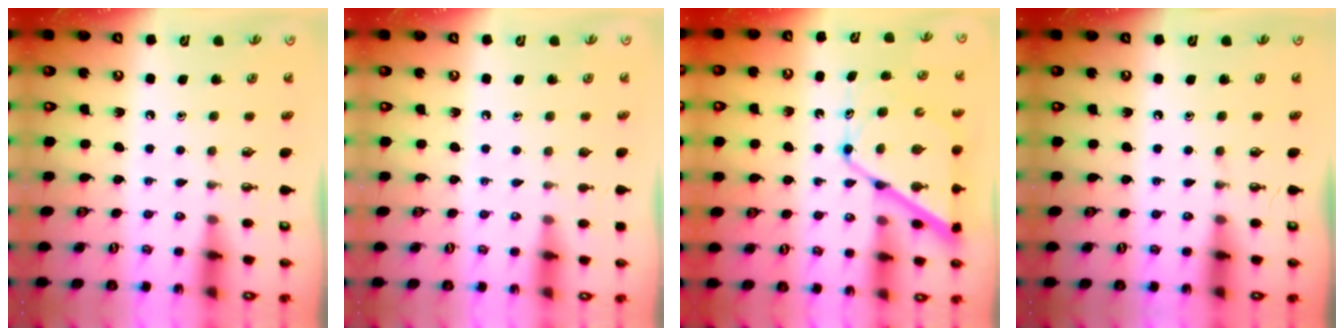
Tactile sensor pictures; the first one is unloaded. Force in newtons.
{"total": 0.0}
{"total": 14.0, "press": 14.0, "slide": 1.1}
{"total": 0.0}